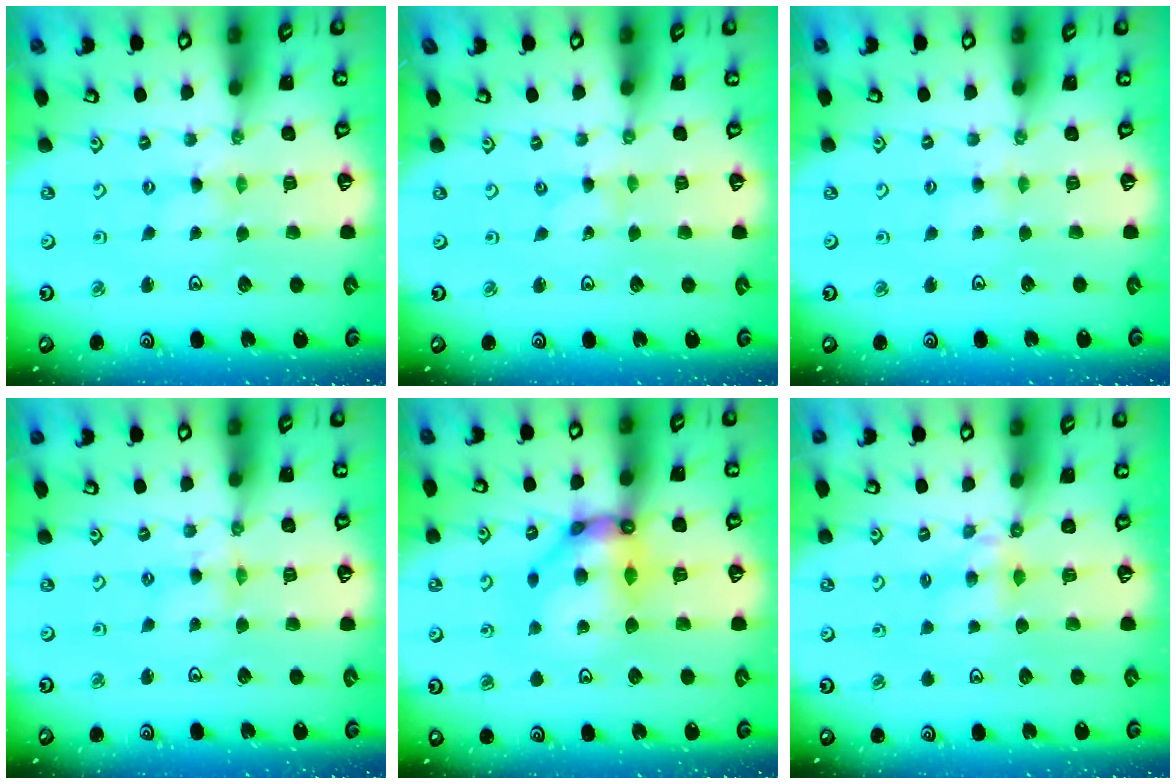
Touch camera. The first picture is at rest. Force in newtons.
{"total": 0.0}
{"total": 2.6, "press": 2.6, "slide": 0.4}
{"total": 3.0, "press": 2.9, "slide": 0.3}
{"total": 11.9, "press": 11.9, "slide": 1.0}
{"total": 4.9, "press": 4.8, "slide": 0.8}